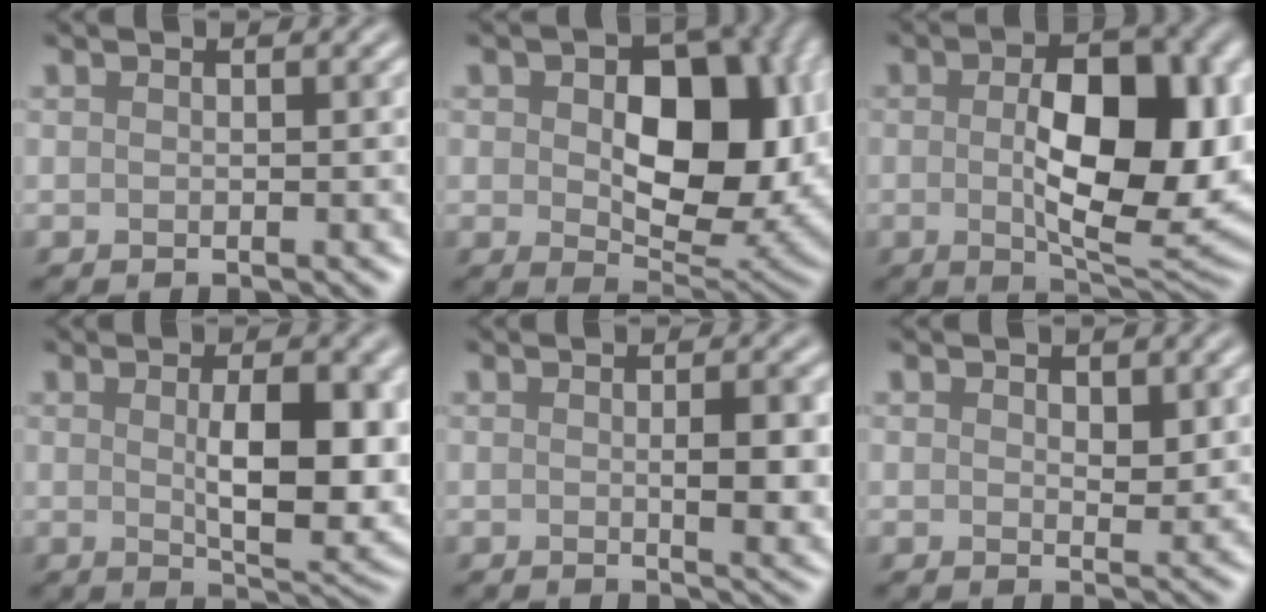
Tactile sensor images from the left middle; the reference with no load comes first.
{"total": 11.4, "force": [1.0, 6.9, 9.0], "torque": [-0.128, -0.008, 0.024]}
{"total": 10.8, "force": [0.0, 5.1, 9.6], "torque": [-0.142, -0.002, 0.004]}
{"total": 7.8, "force": [0.5, 2.9, 7.2], "torque": [-0.108, -0.010, 0.019]}
{"total": 3.7, "force": [0.0, 0.8, 3.6], "torque": [-0.050, -0.003, 0.003]}
{"total": 1.4, "force": [0.7, 0.8, 0.9], "torque": [-0.011, -0.007, 0.013]}